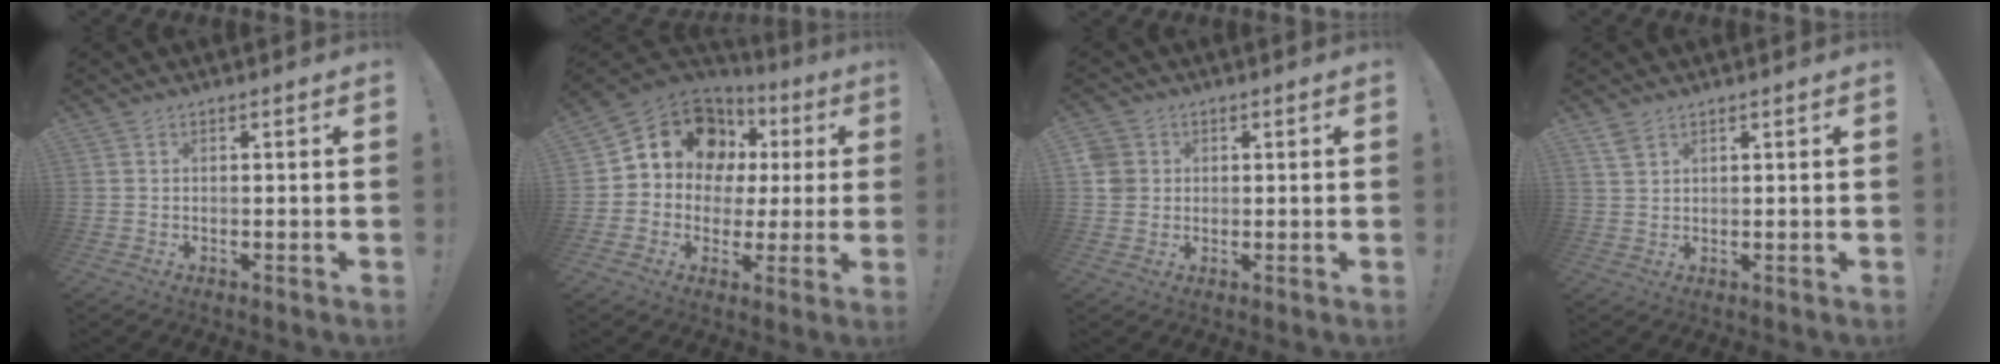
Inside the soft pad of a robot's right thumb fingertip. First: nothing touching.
{"total": 14.4, "force": [6.1, 11.1, 6.8], "torque": [-0.101, -0.034, 0.124]}
{"total": 4.6, "force": [0.9, 4.3, 1.3], "torque": [-0.038, 0.002, 0.017]}
{"total": 2.8, "force": [2.0, 1.3, 1.4], "torque": [-0.024, -0.009, 0.038]}